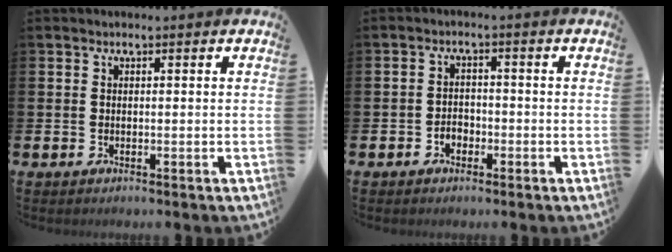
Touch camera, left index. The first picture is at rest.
{"total": 2.0, "force": [-1.1, 1.5, 0.7], "torque": [-0.015, 0.003, -0.025]}